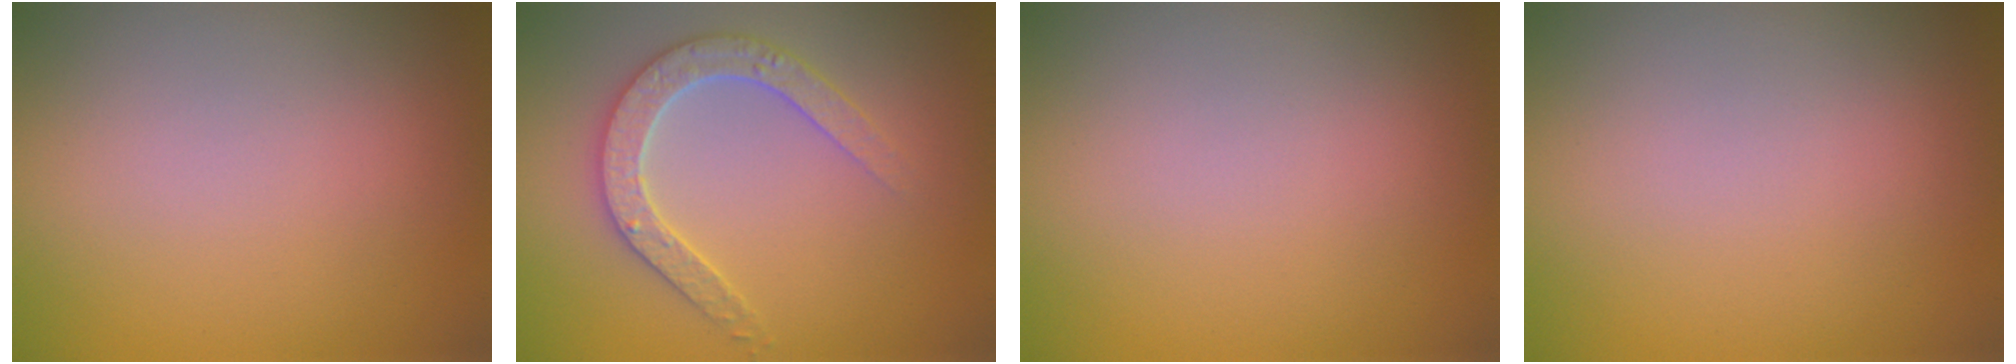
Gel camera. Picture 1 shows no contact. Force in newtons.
{"total": 3.0, "press": 2.9, "slide": 0.6}
{"total": 0.0}
{"total": 0.0}